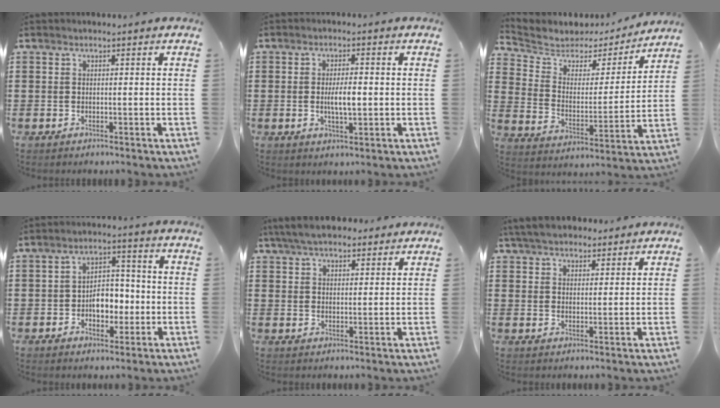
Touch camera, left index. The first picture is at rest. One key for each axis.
{"total": 4.5, "fx": -0.2, "fy": 1.3, "fz": 4.3, "tx": -0.077, "ty": -0.006, "tz": -0.009}
{"total": 4.7, "fx": 3.9, "fy": 2.5, "fz": 0.6, "tx": -0.049, "ty": -0.027, "tz": 0.061}
{"total": 5.2, "fx": -1.3, "fy": 3.4, "fz": 3.8, "tx": -0.058, "ty": 0.002, "tz": -0.031}
{"total": 5.3, "fx": 4.5, "fy": 1.7, "fz": 2.3, "tx": -0.057, "ty": -0.003, "tz": 0.085}
{"total": 5.0, "fx": 4.5, "fy": 1.6, "fz": 1.6, "tx": -0.046, "ty": -0.003, "tz": 0.085}